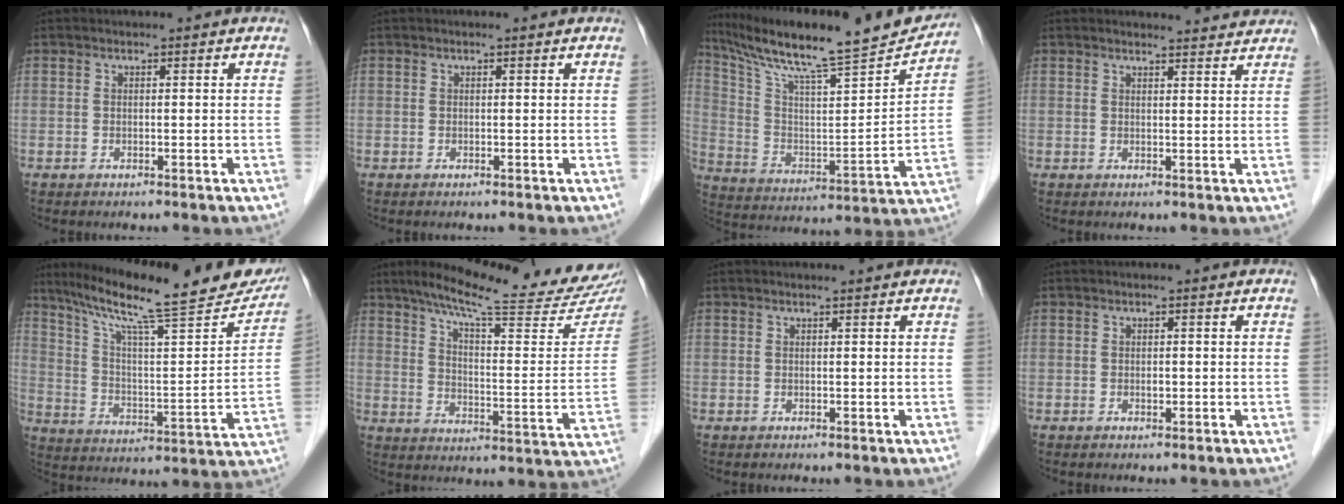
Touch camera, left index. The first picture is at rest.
{"total": 0.0}
{"total": 23.0, "force": [20.5, 1.1, 10.3], "torque": [-0.183, -0.025, 0.319]}
{"total": 5.7, "force": [5.7, 0.6, 0.7], "torque": [-0.008, 0.004, 0.053]}
{"total": 27.3, "force": [22.5, 3.2, 15.2], "torque": [-0.244, -0.019, 0.317]}
{"total": 23.3, "force": [20.0, 1.1, 12.0], "torque": [-0.177, -0.042, 0.267]}
{"total": 1.0, "force": [1.0, 0.0, 0.3], "torque": [-0.011, 0.008, 0.015]}
{"total": 0.6, "force": [-0.1, 0.4, 0.5], "torque": [-0.008, 0.001, -0.001]}